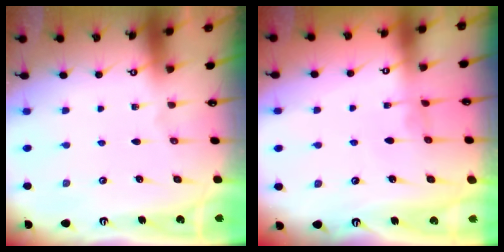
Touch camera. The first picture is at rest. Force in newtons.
{"total": 1.9, "press": 1.9, "slide": 0.3}